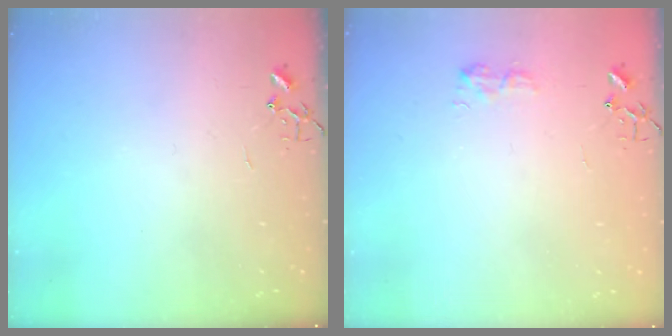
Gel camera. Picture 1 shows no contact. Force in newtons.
{"total": 8.0, "press": 7.9, "slide": 0.7}